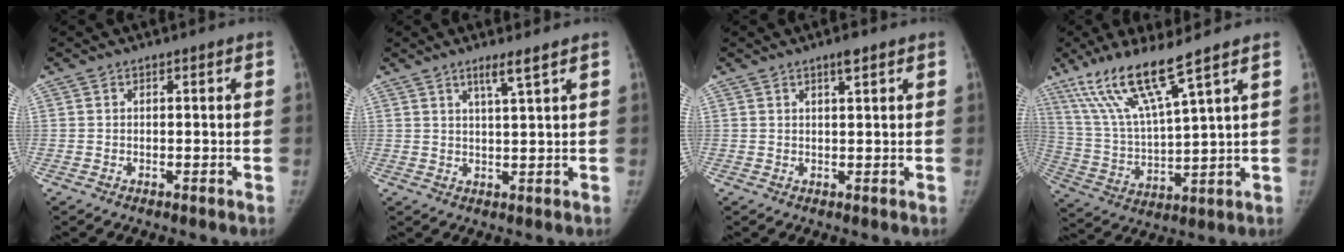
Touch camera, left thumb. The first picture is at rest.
{"total": 3.5, "force": [2.3, -0.3, 2.6], "torque": [-0.050, -0.019, 0.046]}
{"total": 2.1, "force": [1.4, 0.4, 1.5], "torque": [-0.022, -0.007, 0.022]}
{"total": 14.3, "force": [9.4, 1.1, 10.8], "torque": [-0.218, -0.044, 0.195]}